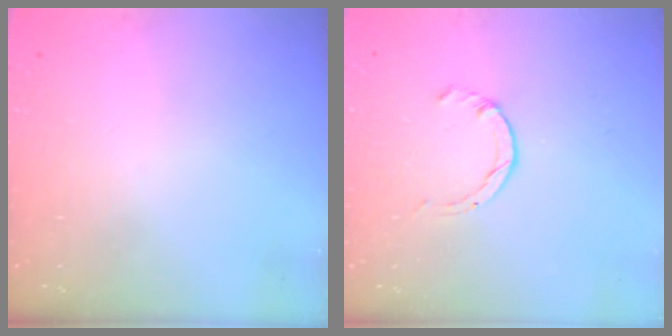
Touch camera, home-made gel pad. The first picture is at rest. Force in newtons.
{"total": 1.4, "press": 1.4, "slide": 0.2}